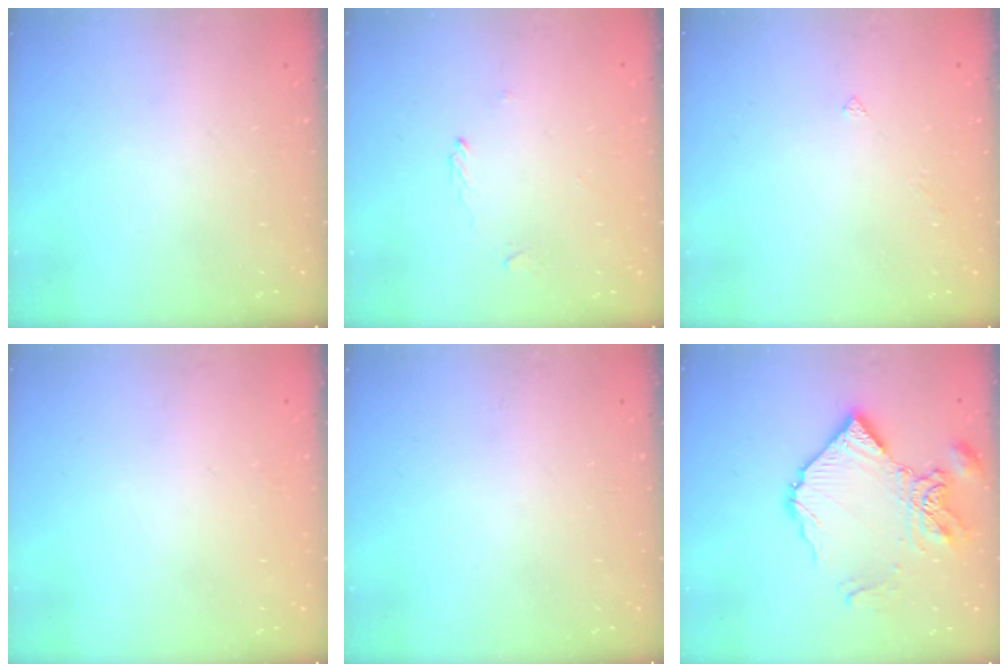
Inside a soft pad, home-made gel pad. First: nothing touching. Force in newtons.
{"total": 1.9, "press": 1.9, "slide": 0.5}
{"total": 1.5, "press": 1.4, "slide": 0.3}
{"total": 2.1, "press": 2.1, "slide": 0.2}
{"total": 0.0}
{"total": 13.9, "press": 13.8, "slide": 1.6}